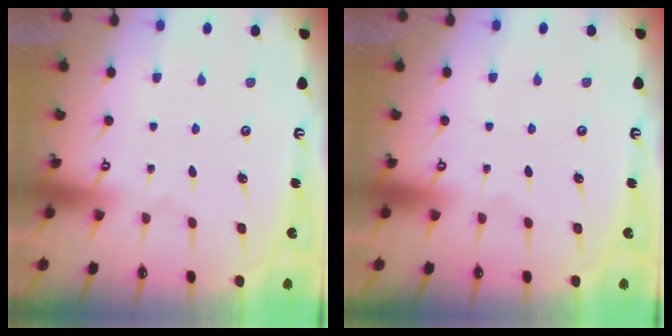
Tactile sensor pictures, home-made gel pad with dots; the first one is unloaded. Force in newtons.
{"total": 0.0}